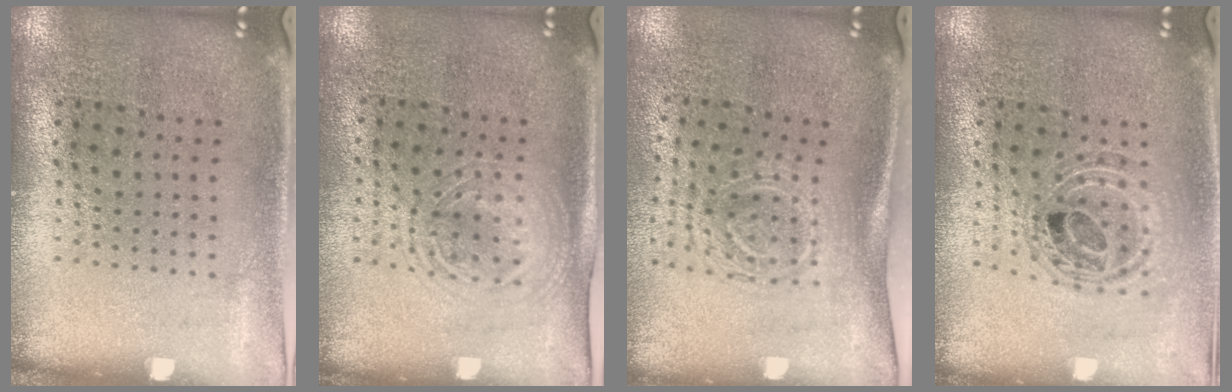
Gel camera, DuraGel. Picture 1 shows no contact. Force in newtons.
{"total": 1.5, "press": 1.3, "slide": 0.6}
{"total": 1.7, "press": 1.2, "slide": 1.2}
{"total": 0.9, "press": 0.9, "slide": 0.2}